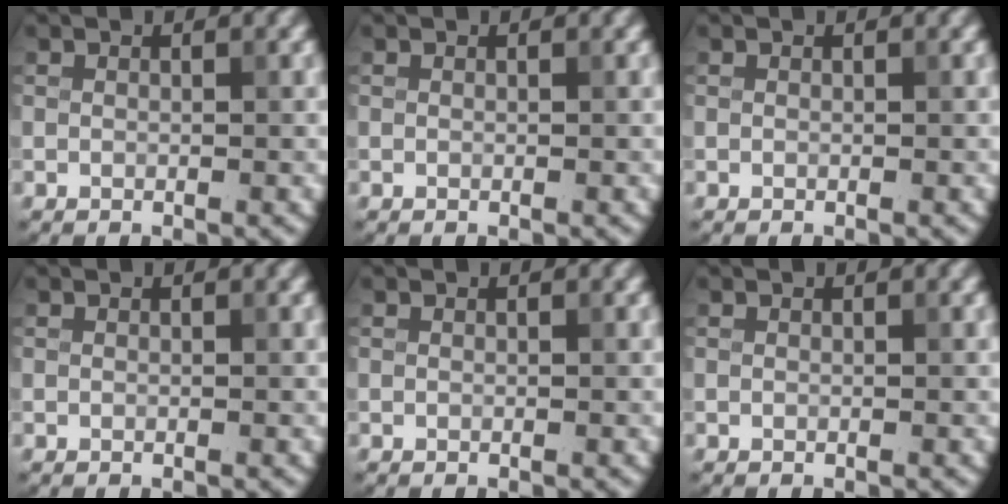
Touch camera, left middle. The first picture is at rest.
{"total": 0.0}
{"total": 0.0}
{"total": 0.0}
{"total": 0.0}
{"total": 0.0}